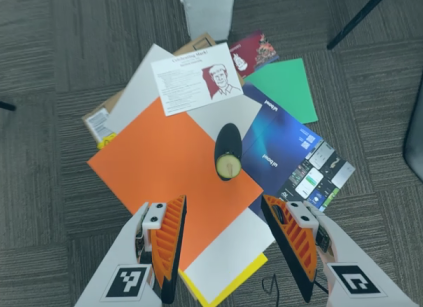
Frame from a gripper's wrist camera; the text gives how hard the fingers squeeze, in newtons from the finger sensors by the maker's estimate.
{"total": 0.0}